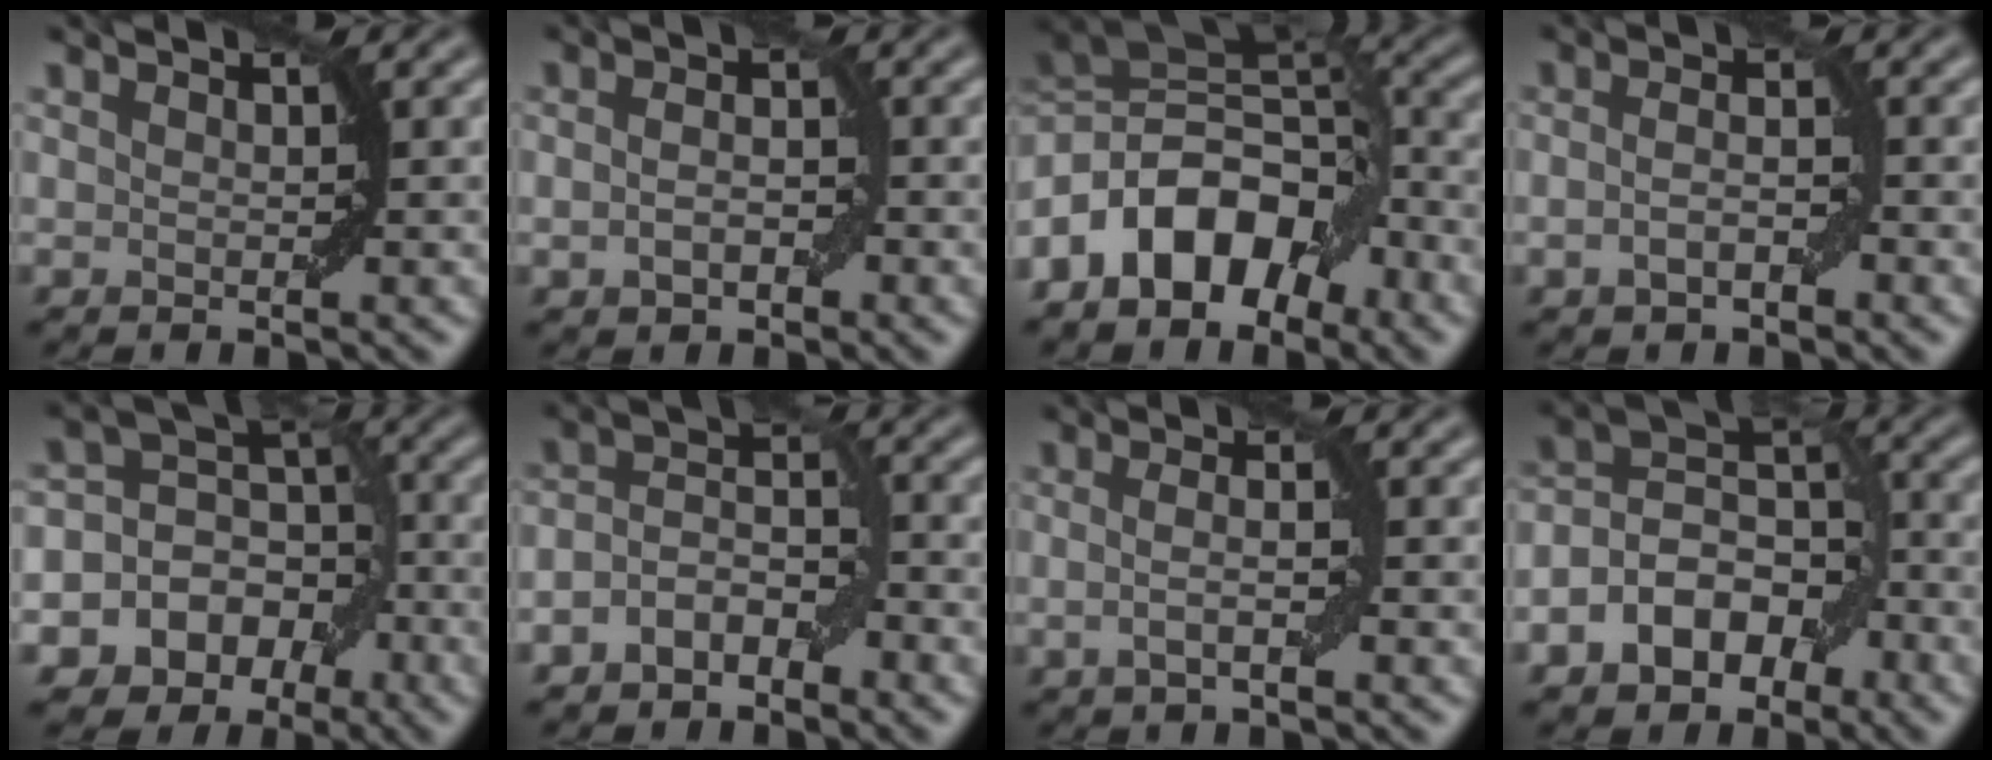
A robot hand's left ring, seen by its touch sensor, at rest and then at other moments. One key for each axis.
{"total": 2.3, "fx": -0.6, "fy": 1.4, "fz": 1.7, "tx": -0.033, "ty": 0.002, "tz": -0.012}
{"total": 10.6, "fx": -5.2, "fy": 6.1, "fz": 6.8, "tx": -0.104, "ty": 0.010, "tz": -0.111}
{"total": 2.2, "fx": -0.8, "fy": 0.9, "fz": 1.8, "tx": -0.037, "ty": 0.001, "tz": -0.017}
{"total": 9.8, "fx": -4.3, "fy": 8.2, "fz": 3.3, "tx": -0.048, "ty": 0.008, "tz": -0.084}
{"total": 3.9, "fx": -2.0, "fy": 2.3, "fz": 2.4, "tx": -0.040, "ty": 0.010, "tz": -0.041}
{"total": 2.4, "fx": -0.3, "fy": 0.6, "fz": 2.3, "tx": -0.044, "ty": -0.003, "tz": -0.007}
{"total": 7.2, "fx": -3.4, "fy": 4.7, "fz": 4.4, "tx": -0.068, "ty": 0.009, "tz": -0.073}